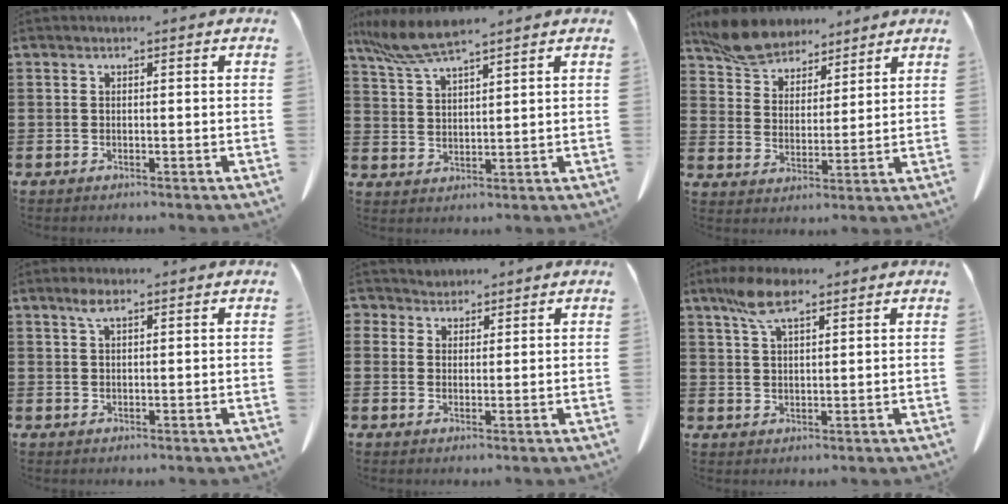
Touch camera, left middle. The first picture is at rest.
{"total": 6.5, "force": [5.4, 0.8, 3.6], "torque": [-0.085, -0.014, 0.100]}
{"total": 6.9, "force": [6.3, 2.4, 1.4], "torque": [-0.056, -0.018, 0.121]}
{"total": 2.3, "force": [1.2, 0.6, 1.9], "torque": [-0.040, 0.003, 0.021]}
{"total": 2.4, "force": [2.0, 1.2, 0.3], "torque": [-0.015, 0.006, 0.039]}
{"total": 6.7, "force": [4.2, 2.0, 4.8], "torque": [-0.103, 0.004, 0.076]}